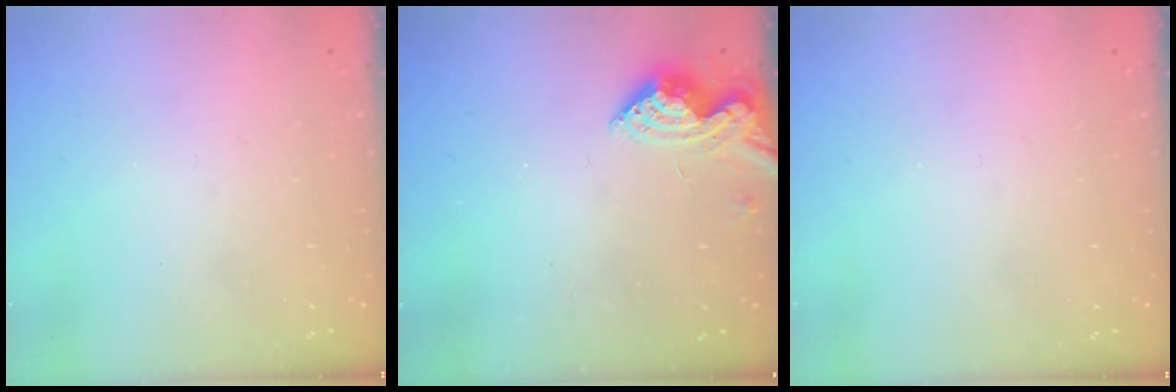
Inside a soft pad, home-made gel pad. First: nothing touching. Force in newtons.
{"total": 8.2, "press": 8.2, "slide": 0.2}
{"total": 0.0}